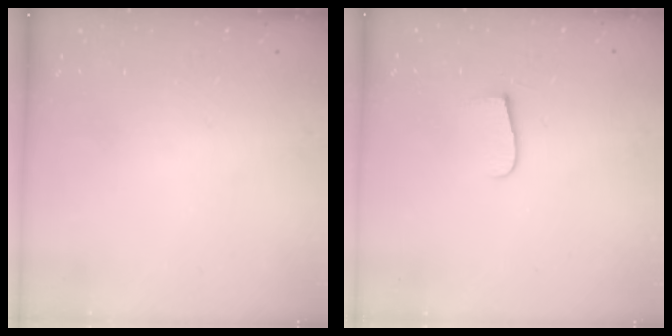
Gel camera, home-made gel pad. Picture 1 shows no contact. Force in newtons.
{"total": 4.8, "press": 4.8, "slide": 0.6}